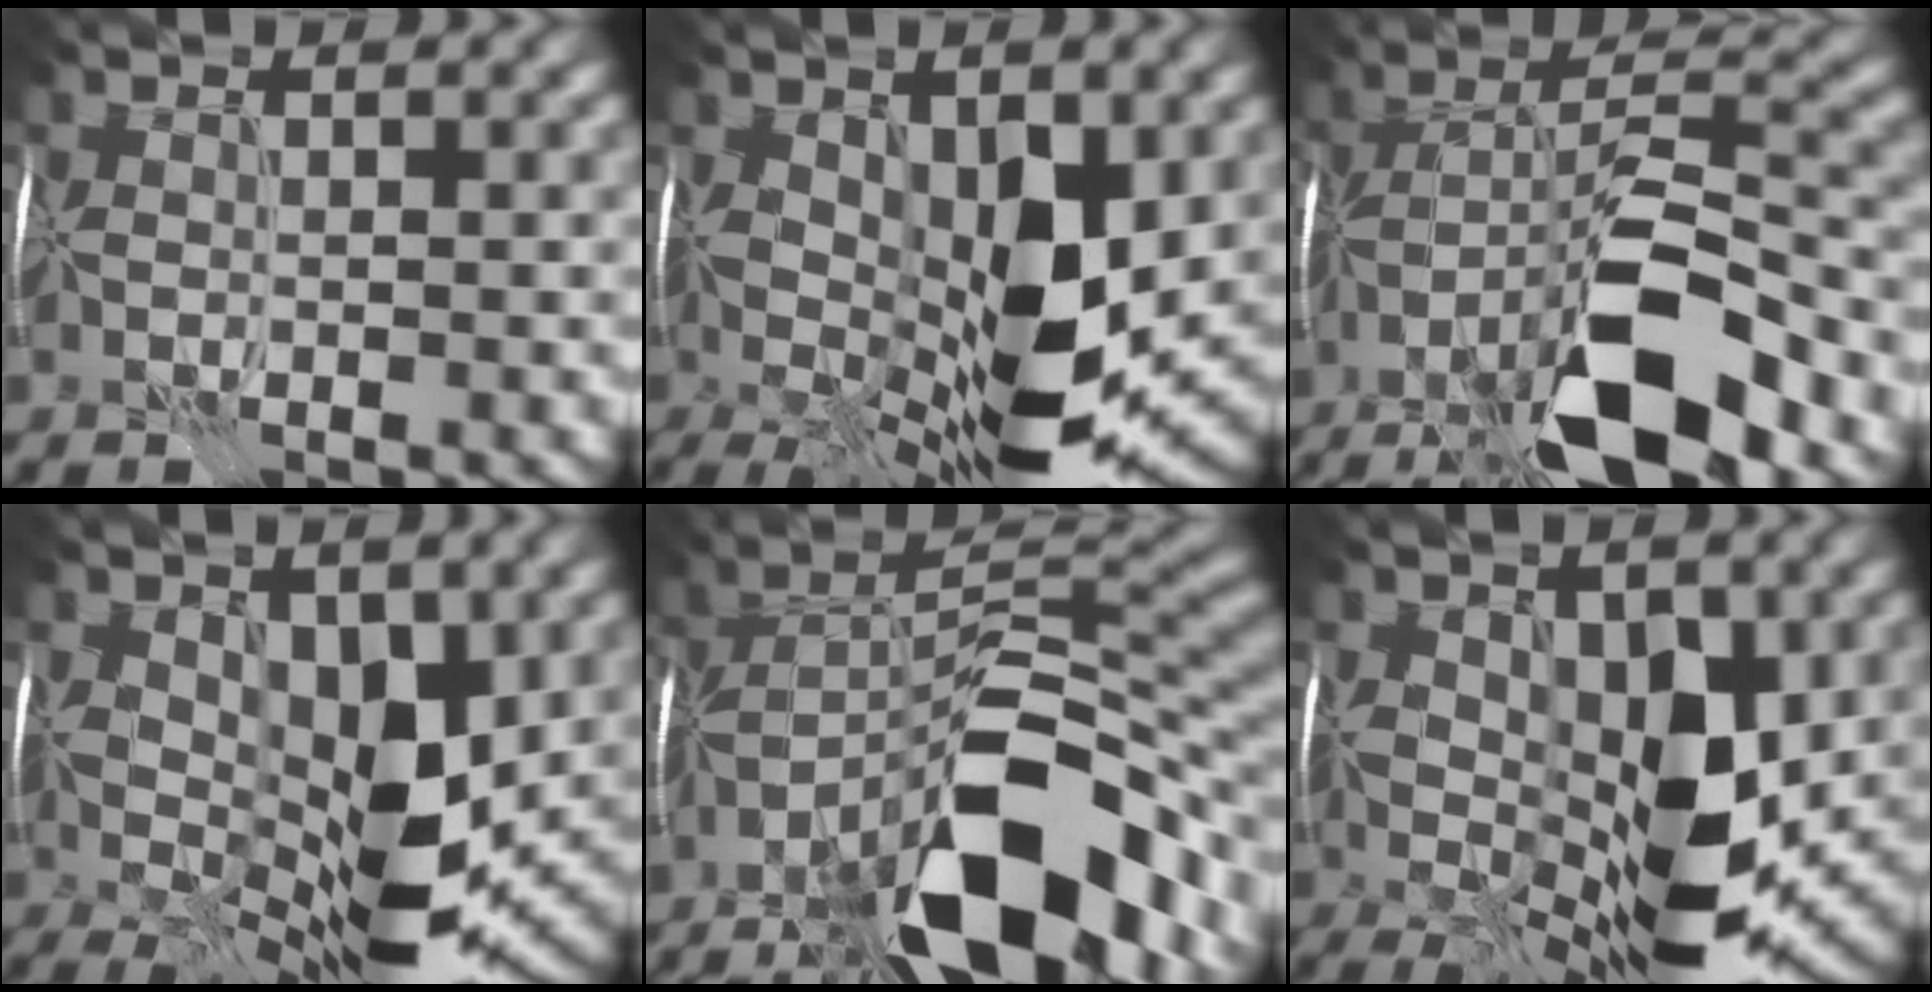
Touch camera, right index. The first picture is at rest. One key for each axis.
{"total": 12.0, "fx": -0.1, "fy": 5.6, "fz": 10.6, "tx": -0.198, "ty": -0.019, "tz": 0.000}
{"total": 12.5, "fx": -7.4, "fy": 3.3, "fz": 9.5, "tx": -0.167, "ty": 0.015, "tz": -0.130}
{"total": 9.9, "fx": 1.1, "fy": 4.9, "fz": 8.5, "tx": -0.151, "ty": -0.009, "tz": 0.019}
{"total": 14.1, "fx": -8.4, "fy": 4.2, "fz": 10.5, "tx": -0.162, "ty": 0.019, "tz": -0.154}
{"total": 11.1, "fx": 0.2, "fy": 5.6, "fz": 9.5, "tx": -0.167, "ty": -0.010, "tz": 0.002}